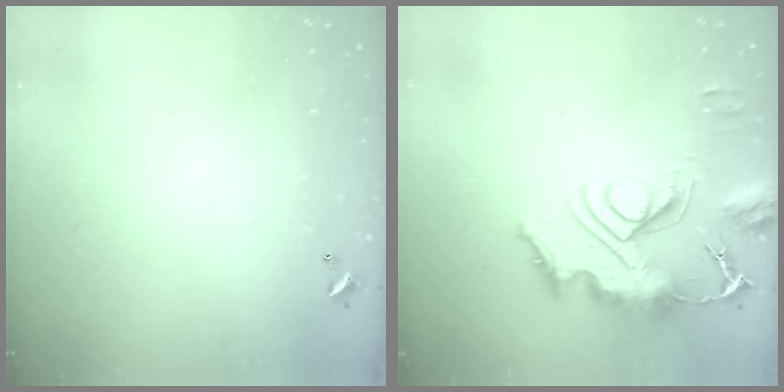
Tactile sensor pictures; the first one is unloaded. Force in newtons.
{"total": 15.1, "press": 15.0, "slide": 1.8}